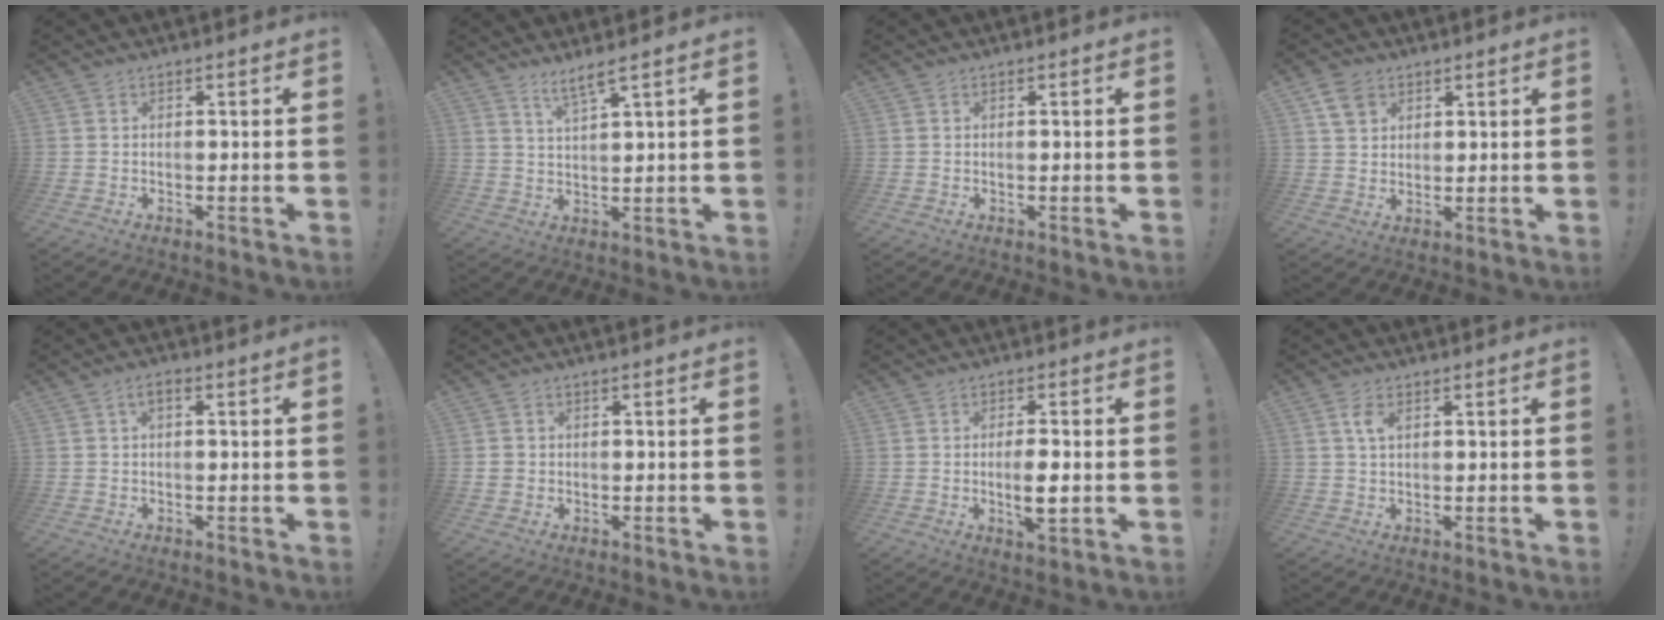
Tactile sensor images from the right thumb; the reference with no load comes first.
{"total": 4.7, "force": [3.6, -0.2, 2.9], "torque": [-0.049, -0.020, 0.059]}
{"total": 0.0}
{"total": 6.4, "force": [3.8, 4.5, 2.5], "torque": [-0.031, -0.011, 0.070]}
{"total": 1.9, "force": [-0.2, 0.2, 1.9], "torque": [-0.036, 0.005, -0.005]}
{"total": 1.9, "force": [0.3, 1.8, 0.5], "torque": [0.000, 0.000, 0.005]}
{"total": 5.9, "force": [-0.7, 2.2, 5.4], "torque": [-0.089, -0.006, -0.014]}
{"total": 3.5, "force": [1.3, 1.6, 2.8], "torque": [-0.052, 0.002, 0.022]}